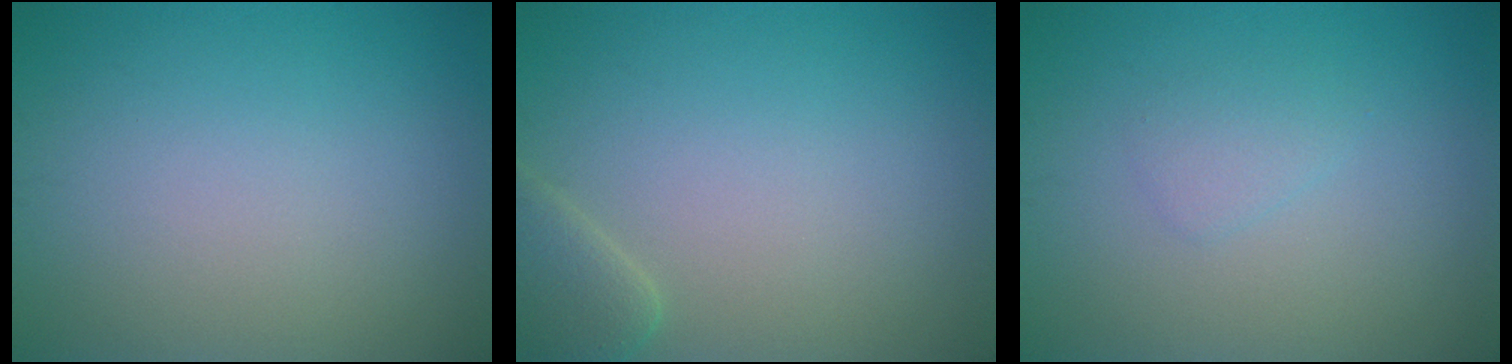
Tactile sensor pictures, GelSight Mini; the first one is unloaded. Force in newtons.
{"total": 2.6, "press": 2.6, "slide": 0.2}
{"total": 1.1, "press": 1.1, "slide": 0.1}